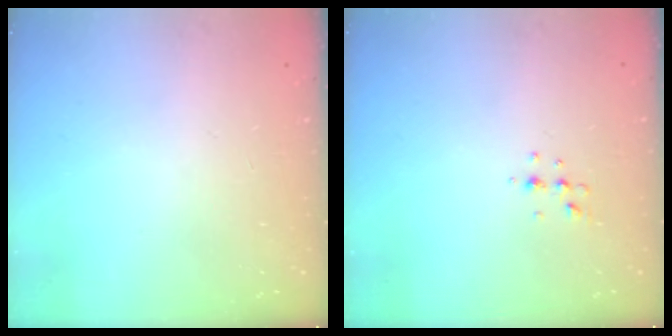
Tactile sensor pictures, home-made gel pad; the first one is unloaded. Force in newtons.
{"total": 3.8, "press": 3.6, "slide": 1.3}